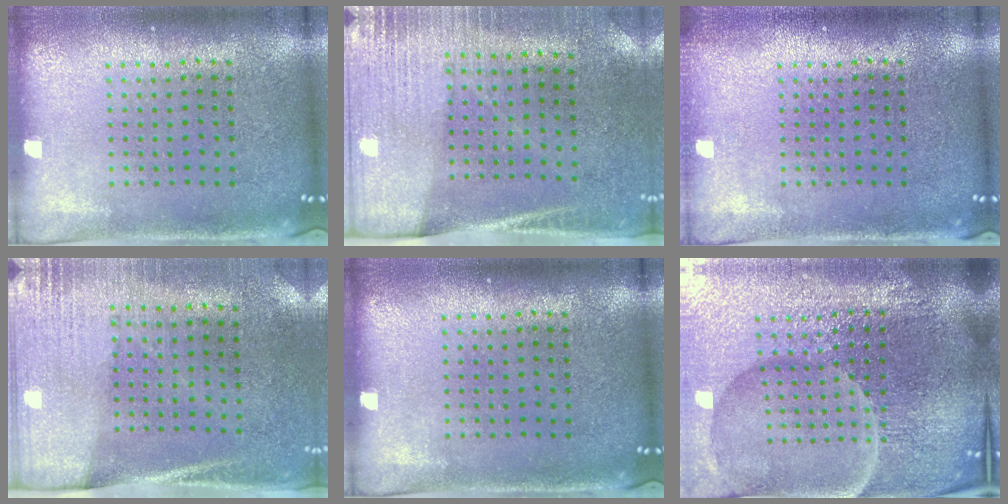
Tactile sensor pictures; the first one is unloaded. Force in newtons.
{"total": 2.8, "press": 2.5, "slide": 1.3}
{"total": 0.7, "press": 0.7, "slide": 0.1}
{"total": 2.7, "press": 2.4, "slide": 1.4}
{"total": 0.0}
{"total": 7.1, "press": 6.3, "slide": 3.3}